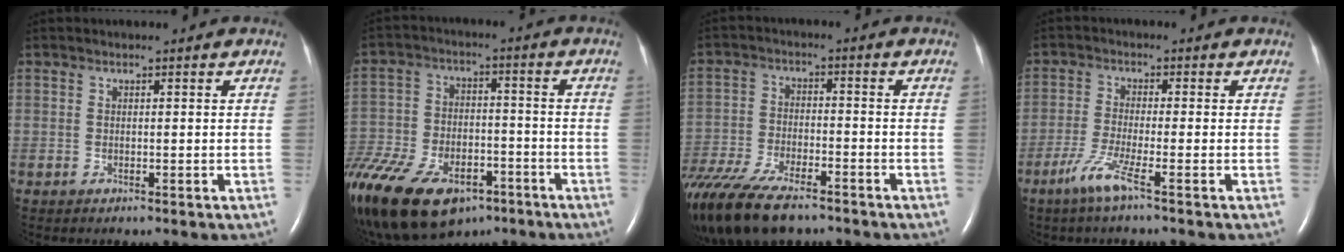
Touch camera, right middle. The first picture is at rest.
{"total": 23.8, "force": [-15.2, 12.2, 13.8], "torque": [-0.332, -0.022, -0.254]}
{"total": 17.1, "force": [-12.9, 5.5, 9.8], "torque": [-0.227, -0.036, -0.224]}
{"total": 4.7, "force": [-2.9, -0.5, 3.6], "torque": [-0.080, -0.013, -0.066]}